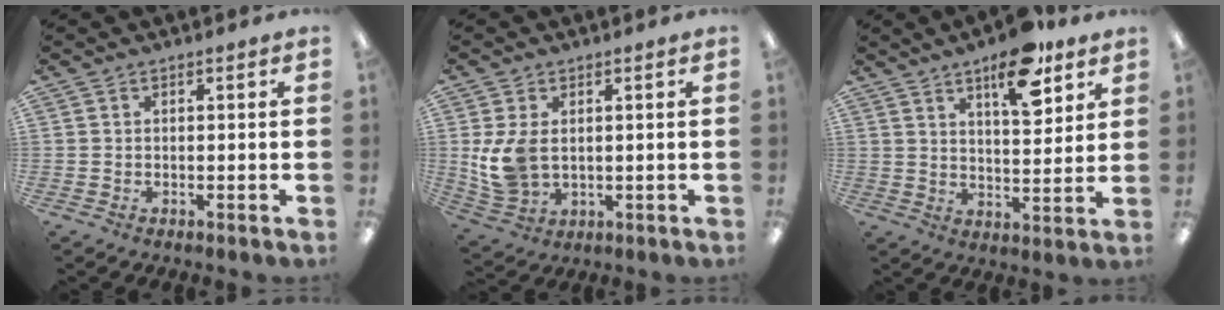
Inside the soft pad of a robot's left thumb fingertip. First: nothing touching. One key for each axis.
{"total": 8.5, "fx": 1.2, "fy": 5.9, "fz": 6.0, "tx": -0.133, "ty": -0.002, "tz": 0.024}
{"total": 12.7, "fx": 8.1, "fy": 4.9, "fz": 8.4, "tx": -0.108, "ty": -0.043, "tz": 0.134}